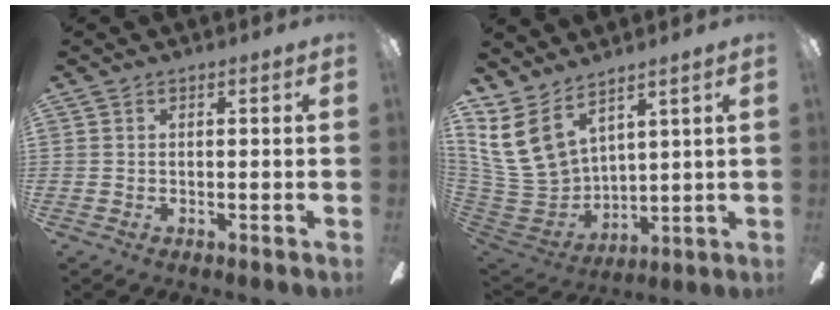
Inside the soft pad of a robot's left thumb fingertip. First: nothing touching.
{"total": 13.8, "force": [8.3, 8.5, 6.9], "torque": [-0.175, -0.048, 0.162]}